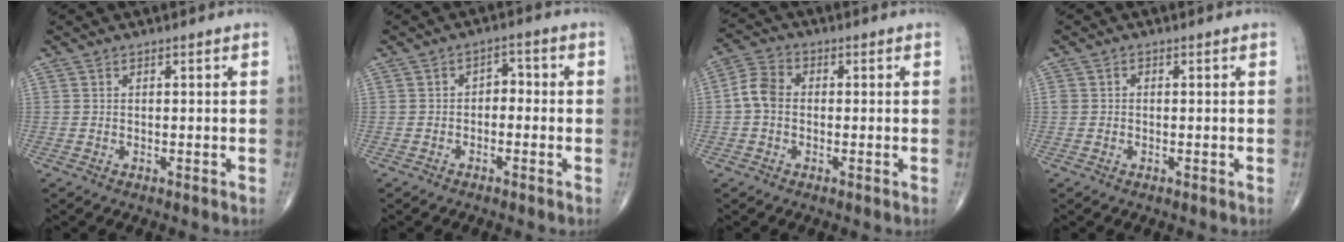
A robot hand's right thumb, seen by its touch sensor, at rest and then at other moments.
{"total": 3.0, "force": [-0.7, 2.1, 2.0], "torque": [-0.009, 0.019, -0.022]}
{"total": 5.3, "force": [-0.5, 4.0, 3.4], "torque": [-0.060, 0.016, -0.020]}
{"total": 1.1, "force": [-0.1, 1.0, 0.4], "torque": [-0.002, 0.006, -0.001]}